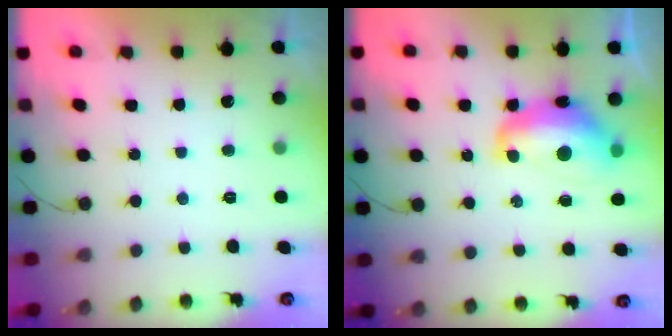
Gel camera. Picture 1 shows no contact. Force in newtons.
{"total": 12.9, "press": 12.8, "slide": 1.1}